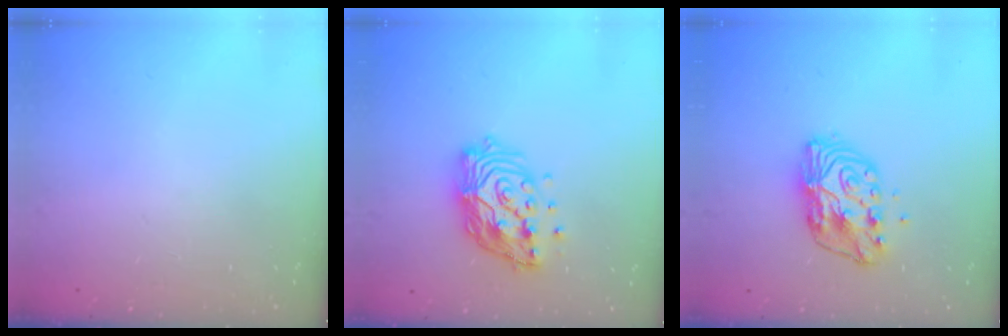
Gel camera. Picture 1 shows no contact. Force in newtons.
{"total": 14.9, "press": 14.9, "slide": 1.3}
{"total": 9.8, "press": 9.8, "slide": 0.7}